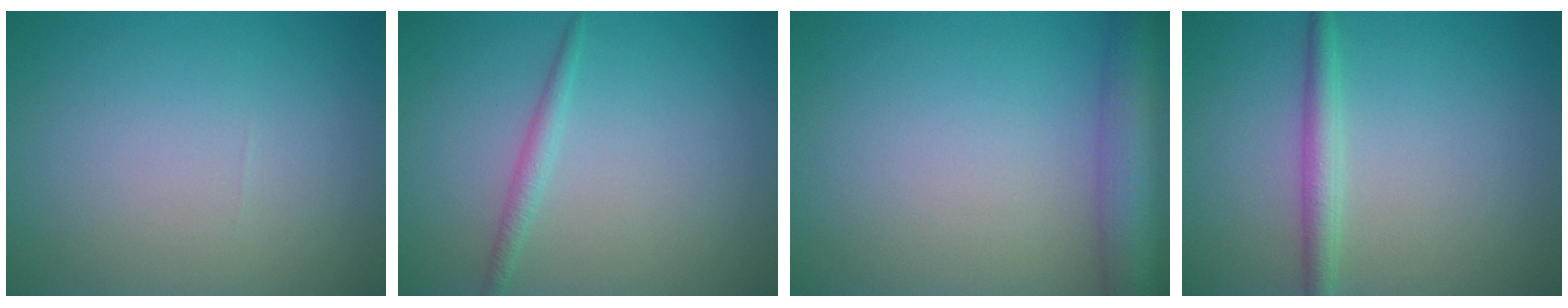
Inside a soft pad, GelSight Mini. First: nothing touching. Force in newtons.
{"total": 1.4, "press": 1.4, "slide": 0.1}
{"total": 6.9, "press": 6.9, "slide": 0.2}
{"total": 2.3, "press": 2.3, "slide": 0.0}